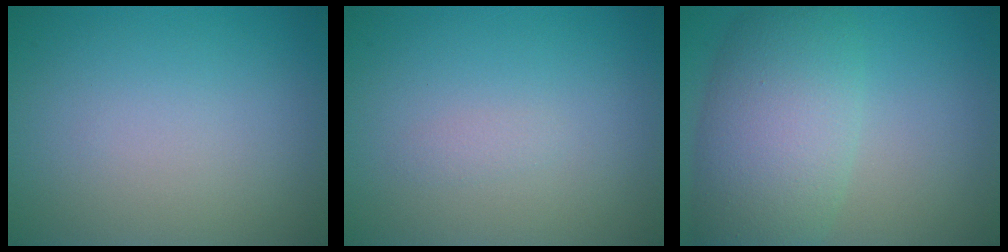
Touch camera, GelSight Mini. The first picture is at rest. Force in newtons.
{"total": 0.6, "press": 0.6, "slide": 0.0}
{"total": 8.0, "press": 8.0, "slide": 0.3}